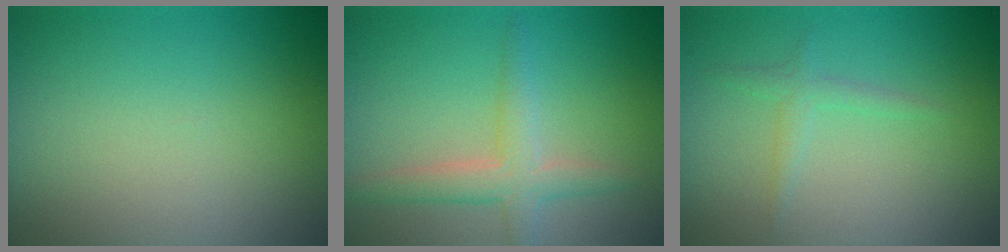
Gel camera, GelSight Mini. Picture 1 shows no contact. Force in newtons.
{"total": 3.1, "press": 3.1, "slide": 0.1}
{"total": 1.3, "press": 1.3, "slide": 0.1}